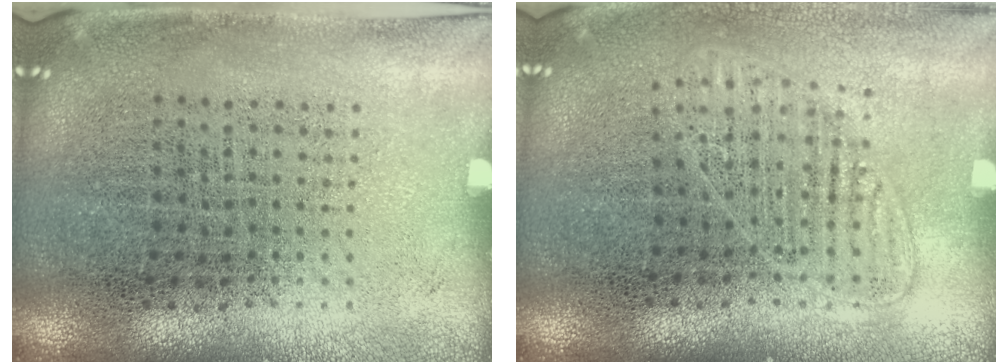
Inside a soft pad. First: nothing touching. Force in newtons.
{"total": 1.3, "press": 1.2, "slide": 0.7}